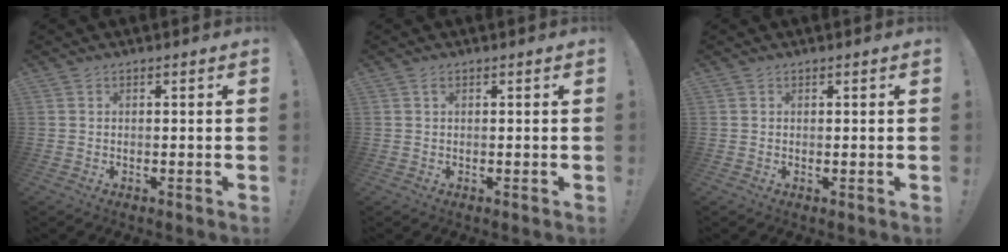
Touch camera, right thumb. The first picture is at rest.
{"total": 0.5, "force": [0.2, 0.3, 0.4], "torque": [-0.008, 0.002, 0.004]}
{"total": 0.0}